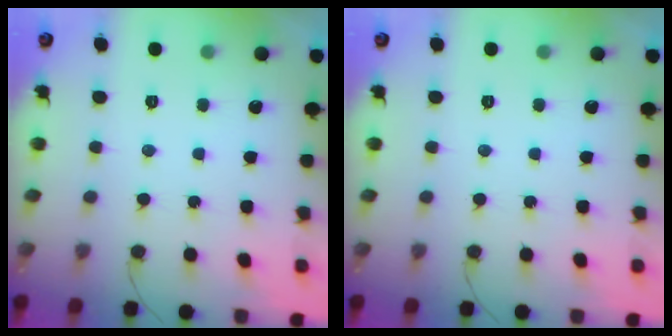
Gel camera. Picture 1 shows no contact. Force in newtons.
{"total": 0.0}